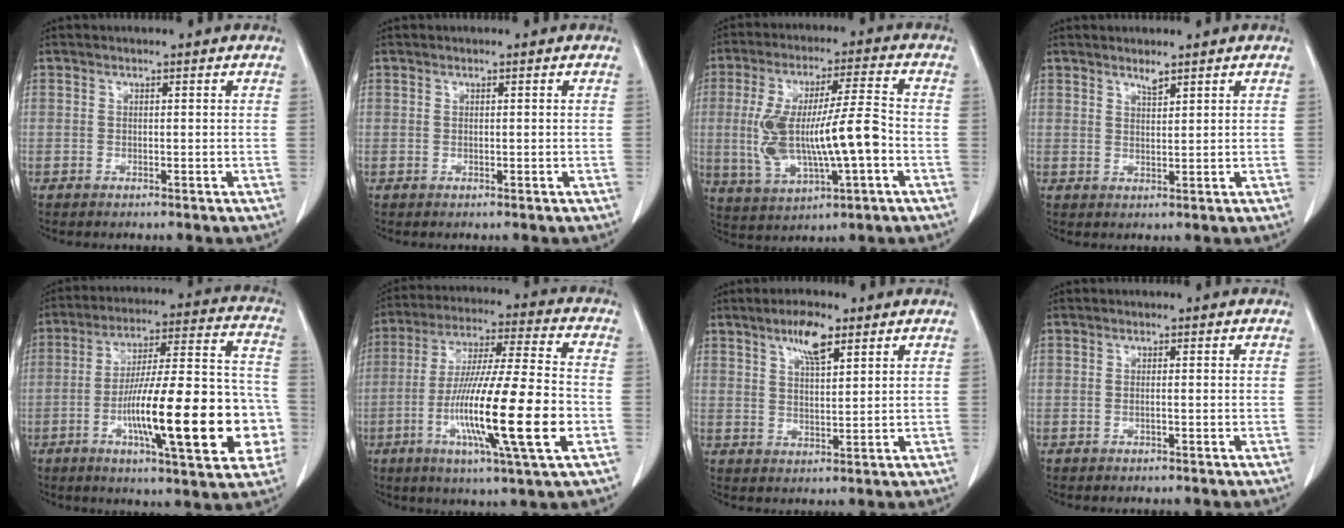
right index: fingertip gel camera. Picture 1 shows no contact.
{"total": 0.0}
{"total": 15.3, "force": [-2.2, 3.4, 14.7], "torque": [-0.292, 0.014, -0.025]}
{"total": 2.0, "force": [1.6, 0.5, 1.0], "torque": [-0.021, -0.003, 0.034]}
{"total": 24.0, "force": [-6.4, 4.4, 22.8], "torque": [-0.305, 0.019, -0.090]}
{"total": 20.4, "force": [-5.5, 1.0, 19.7], "torque": [-0.356, -0.023, -0.097]}
{"total": 6.3, "force": [3.7, 1.8, 4.7], "torque": [-0.090, 0.002, 0.067]}
{"total": 0.9, "force": [-0.2, 0.3, 0.8], "torque": [-0.022, 0.002, -0.001]}